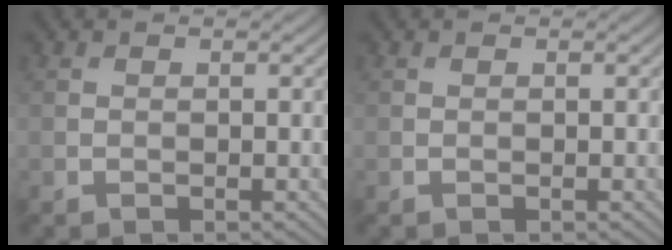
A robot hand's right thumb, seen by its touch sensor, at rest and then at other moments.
{"total": 0.0}